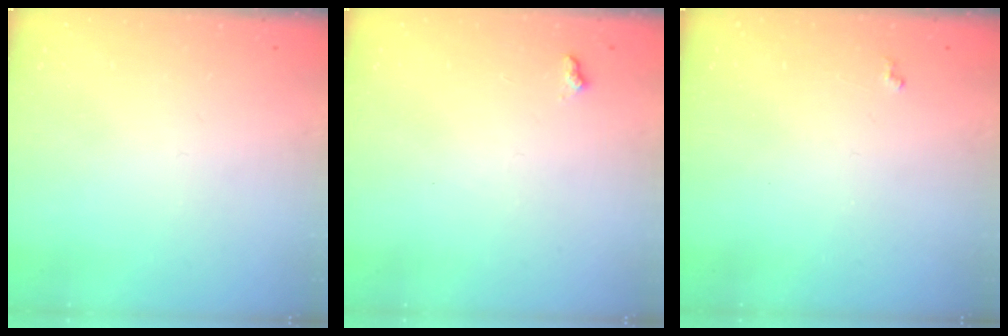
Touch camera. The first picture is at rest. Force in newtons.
{"total": 6.5, "press": 6.5, "slide": 0.7}
{"total": 4.2, "press": 4.2, "slide": 0.5}